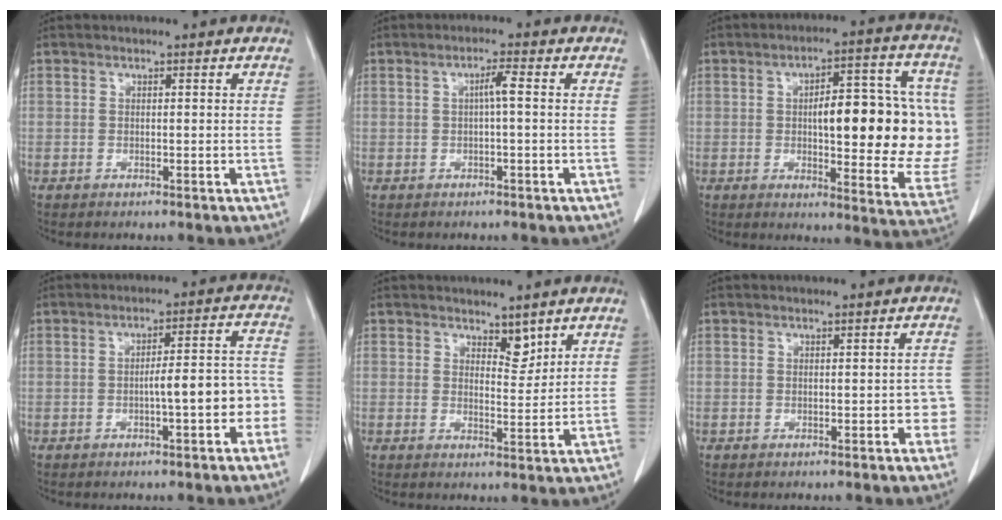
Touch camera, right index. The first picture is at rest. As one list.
[{"total": 2.2, "force": [0.1, 0.0, 2.2], "torque": [-0.038, 0.005, 0.002]}, {"total": 20.3, "force": [0.6, 5.9, 19.5], "torque": [-0.213, 0.024, 0.021]}, {"total": 6.9, "force": [-2.2, 1.5, 6.4], "torque": [-0.081, 0.034, -0.029]}, {"total": 3.1, "force": [2.4, 1.3, 1.4], "torque": [-0.017, -0.010, 0.042]}, {"total": 2.2, "force": [-0.6, 1.4, 1.6], "torque": [-0.005, 0.017, -0.006]}]